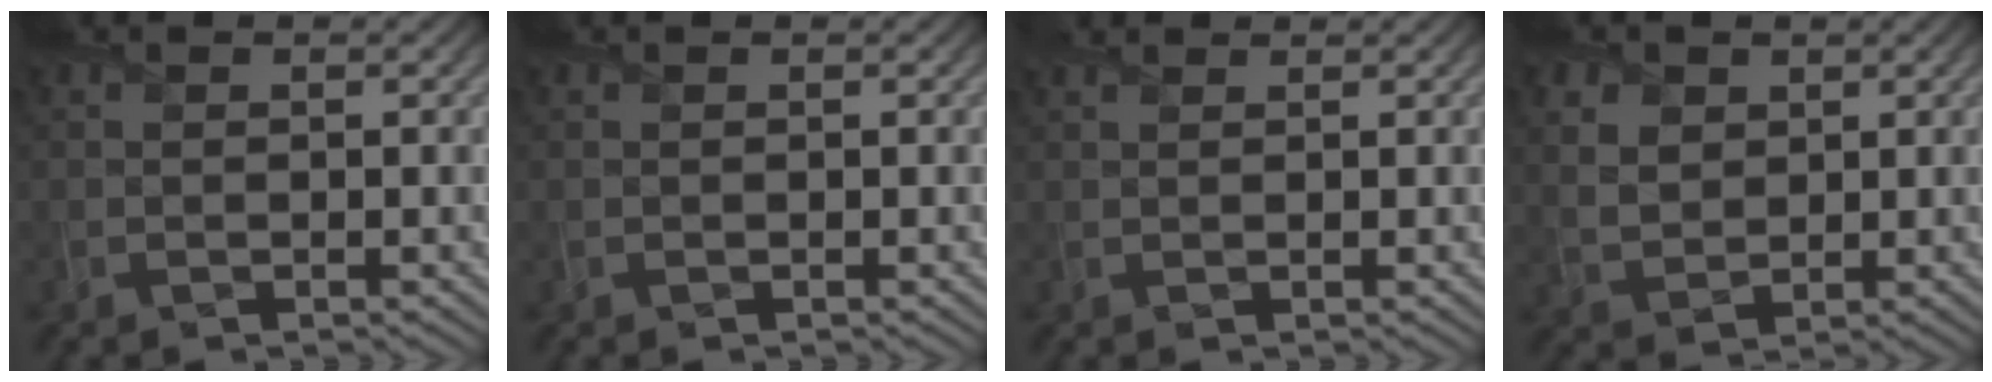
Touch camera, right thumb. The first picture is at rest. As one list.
[{"total": 0.0}, {"total": 1.3, "force": [1.2, 0.2, 0.2], "torque": [-0.012, 0.008, 0.026]}, {"total": 4.8, "force": [2.3, 3.5, 2.3], "torque": [-0.078, 0.001, 0.046]}]